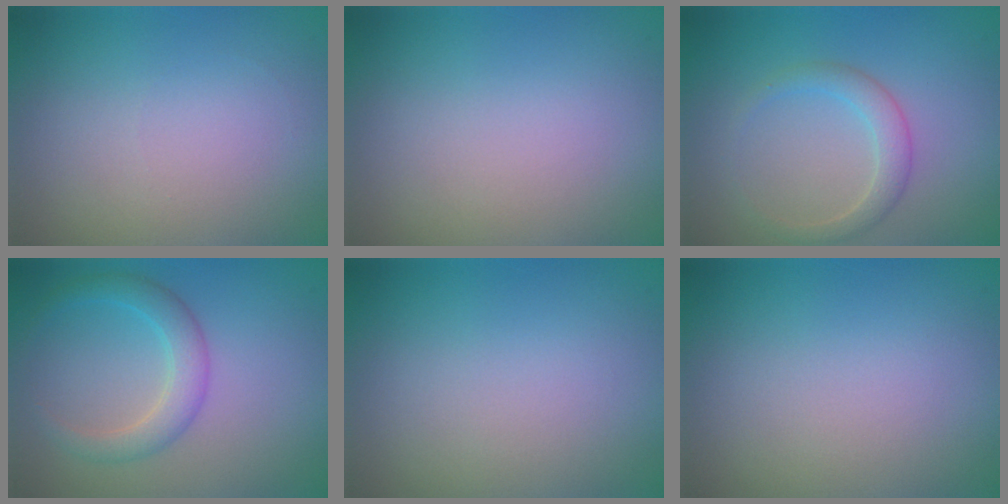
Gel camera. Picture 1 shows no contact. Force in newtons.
{"total": 0.0}
{"total": 2.2, "press": 2.2, "slide": 0.1}
{"total": 2.9, "press": 2.9, "slide": 0.1}
{"total": 0.0}
{"total": 0.0}